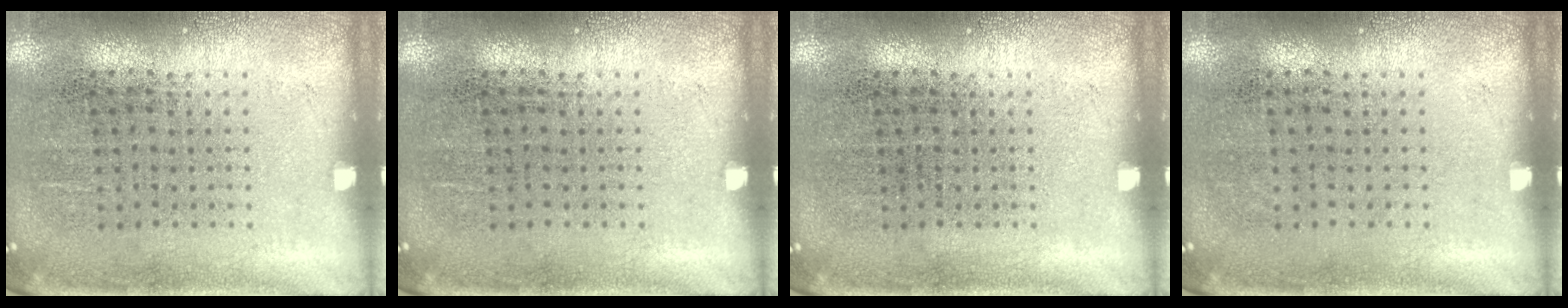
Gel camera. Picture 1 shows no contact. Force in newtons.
{"total": 0.0}
{"total": 0.0}
{"total": 0.0}